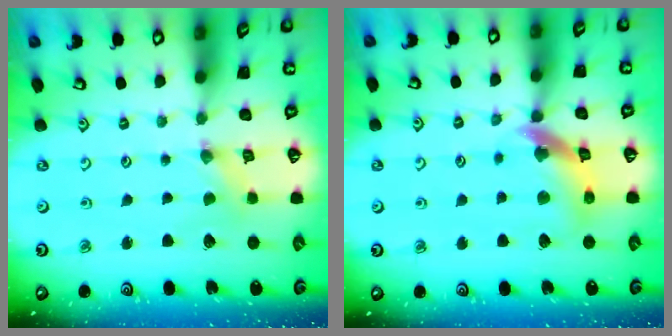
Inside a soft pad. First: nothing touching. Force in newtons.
{"total": 14.3, "press": 14.1, "slide": 2.0}